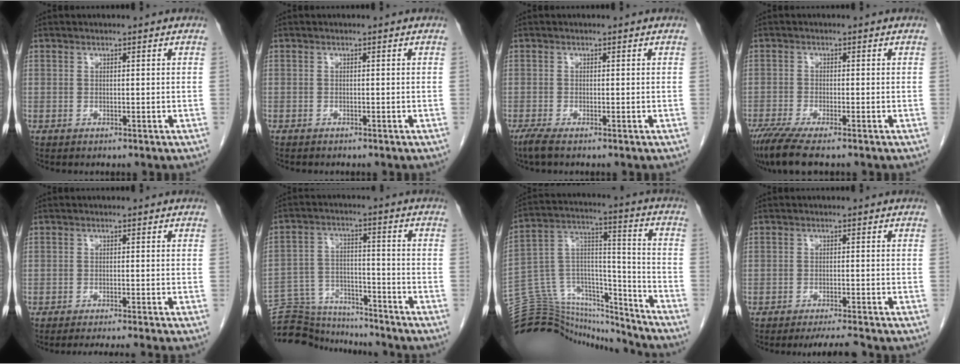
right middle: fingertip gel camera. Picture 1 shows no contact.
{"total": 0.8, "force": [-0.7, 0.2, 0.3], "torque": [-0.008, -0.001, -0.010]}
{"total": 1.7, "force": [-1.3, 0.0, 1.2], "torque": [-0.034, -0.009, -0.030]}
{"total": 6.8, "force": [-5.3, 0.4, 4.2], "torque": [-0.071, -0.018, -0.092]}
{"total": 6.6, "force": [-6.0, -1.2, 2.6], "torque": [-0.015, -0.016, -0.084]}
{"total": 13.9, "force": [-13.6, 2.1, 1.5], "torque": [-0.028, 0.031, -0.215]}
{"total": 25.6, "force": [-24.3, 5.7, 5.4], "torque": [-0.145, 0.038, -0.383]}
{"total": 4.2, "force": [-3.8, -0.7, 1.5], "torque": [-0.022, -0.016, -0.060]}